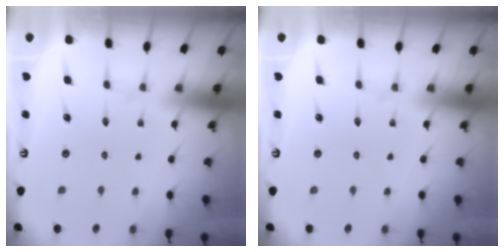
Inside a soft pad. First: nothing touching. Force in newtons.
{"total": 0.0}